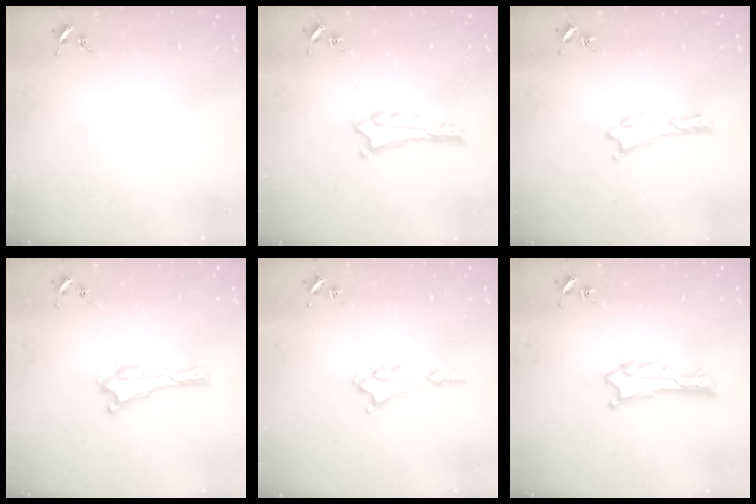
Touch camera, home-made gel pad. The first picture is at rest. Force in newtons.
{"total": 1.9, "press": 1.9, "slide": 0.2}
{"total": 0.0}
{"total": 0.0}
{"total": 2.7, "press": 2.7, "slide": 0.4}
{"total": 1.4, "press": 1.4, "slide": 0.0}